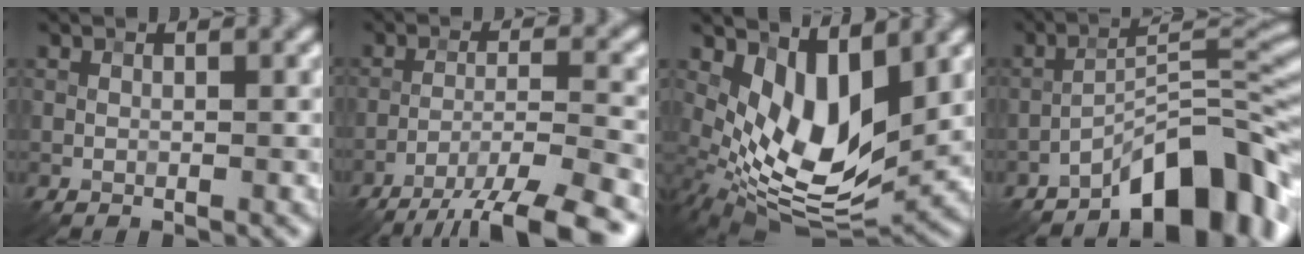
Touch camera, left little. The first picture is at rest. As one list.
[{"total": 10.3, "force": [-8.1, 1.9, 6.0], "torque": [-0.088, -0.014, -0.118]}, {"total": 9.5, "force": [1.8, 4.8, 8.0], "torque": [-0.150, -0.022, 0.033]}, {"total": 9.1, "force": [-6.2, 2.4, 6.2], "torque": [-0.080, 0.016, -0.104]}]